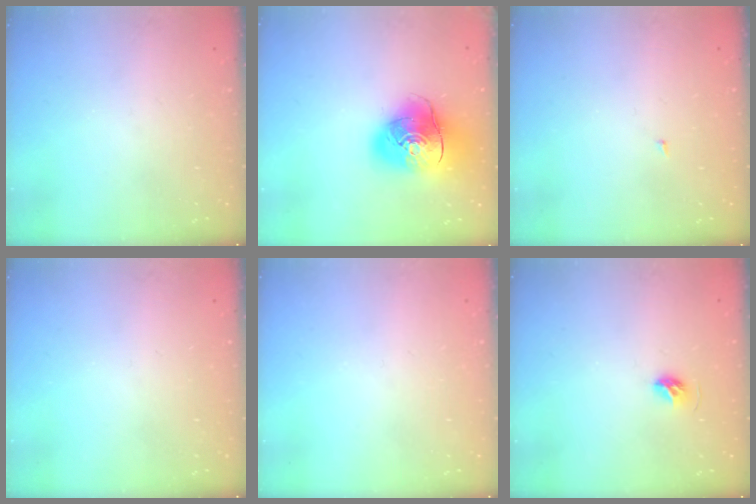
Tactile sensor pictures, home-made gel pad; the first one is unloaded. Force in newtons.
{"total": 14.8, "press": 14.7, "slide": 2.1}
{"total": 1.4, "press": 1.3, "slide": 0.1}
{"total": 0.0}
{"total": 0.0}
{"total": 4.9, "press": 4.8, "slide": 1.1}